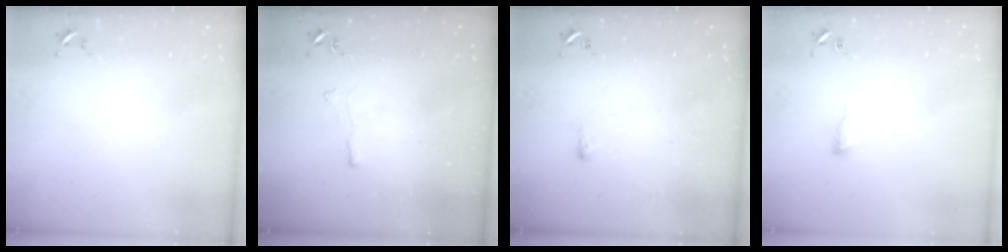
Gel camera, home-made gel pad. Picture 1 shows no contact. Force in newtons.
{"total": 2.6, "press": 2.5, "slide": 0.6}
{"total": 2.4, "press": 2.4, "slide": 0.5}
{"total": 6.5, "press": 6.5, "slide": 0.5}